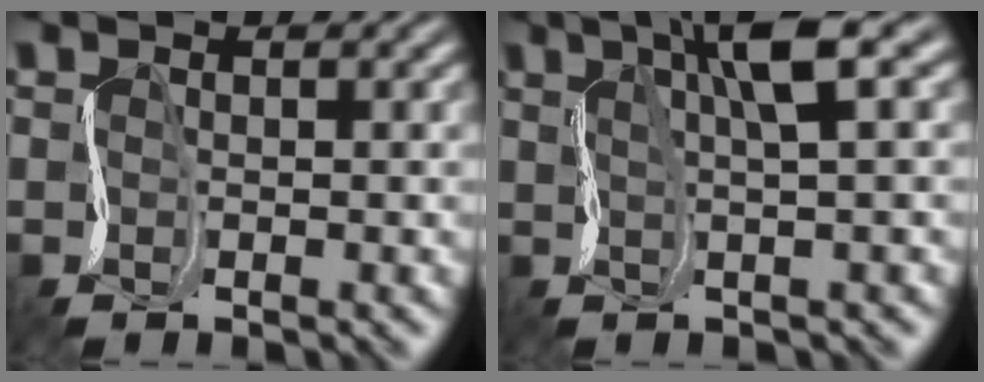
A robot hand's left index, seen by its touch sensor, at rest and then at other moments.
{"total": 4.5, "force": [2.3, 0.0, 3.9], "torque": [-0.060, 0.018, 0.037]}